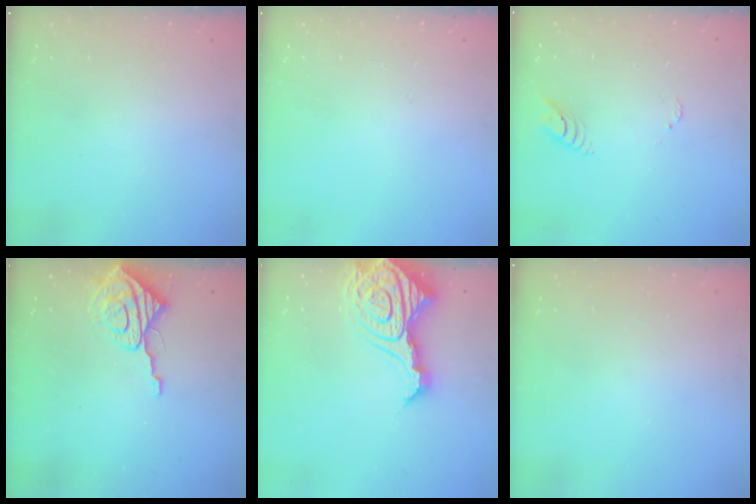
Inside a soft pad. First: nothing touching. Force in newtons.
{"total": 2.2, "press": 2.2, "slide": 0.2}
{"total": 3.8, "press": 3.8, "slide": 0.2}
{"total": 8.1, "press": 8.1, "slide": 0.6}
{"total": 20.6, "press": 20.4, "slide": 2.4}
{"total": 0.0}